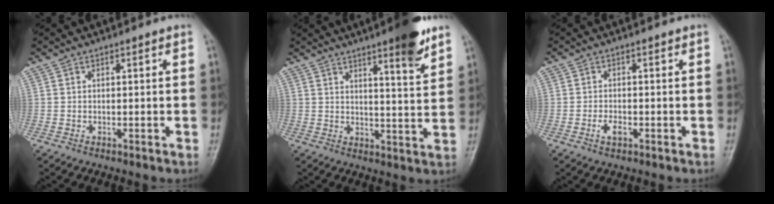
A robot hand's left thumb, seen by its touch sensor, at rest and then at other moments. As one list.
[{"total": 9.1, "force": [6.0, 1.1, 6.7], "torque": [-0.085, -0.038, 0.083]}, {"total": 2.2, "force": [-1.0, 1.2, 1.5], "torque": [-0.029, 0.002, -0.018]}]